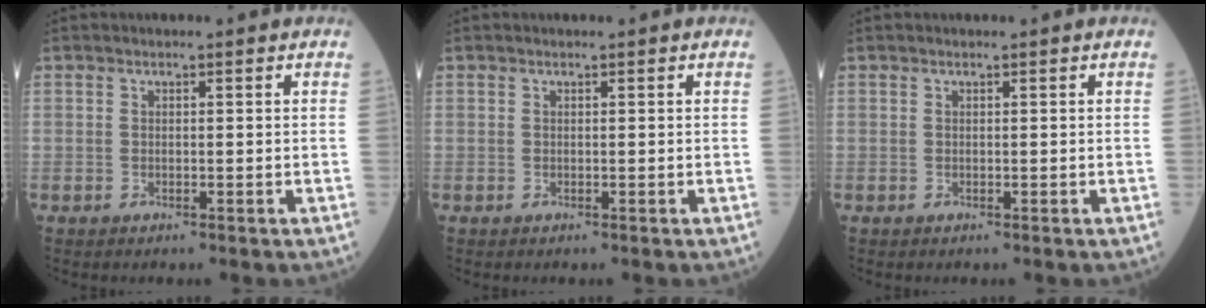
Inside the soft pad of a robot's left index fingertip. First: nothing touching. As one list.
[{"total": 0.0}, {"total": 0.0}]